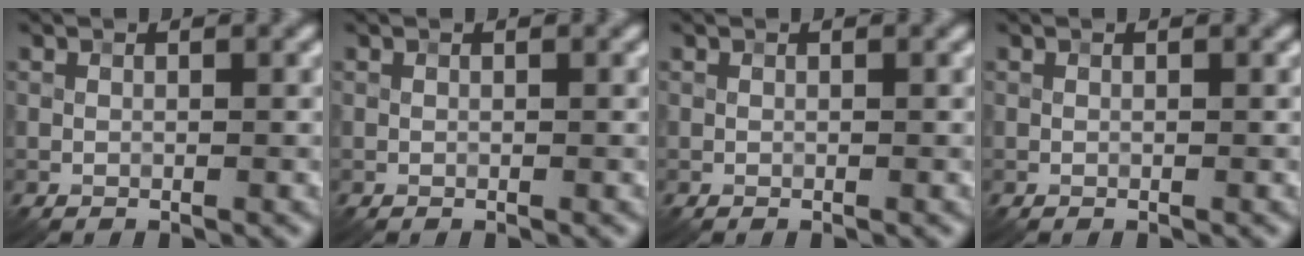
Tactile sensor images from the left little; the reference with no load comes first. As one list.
[{"total": 0.0}, {"total": 0.0}, {"total": 0.0}]